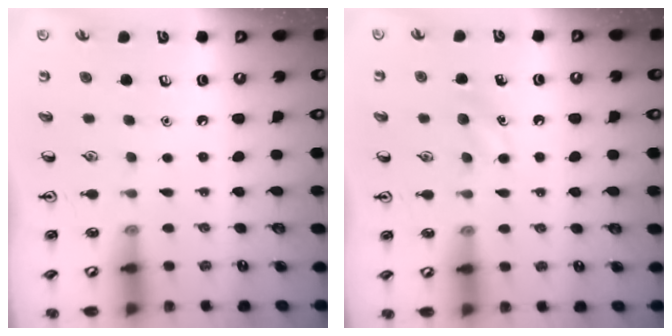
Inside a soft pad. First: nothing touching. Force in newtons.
{"total": 5.8, "press": 5.7, "slide": 1.4}